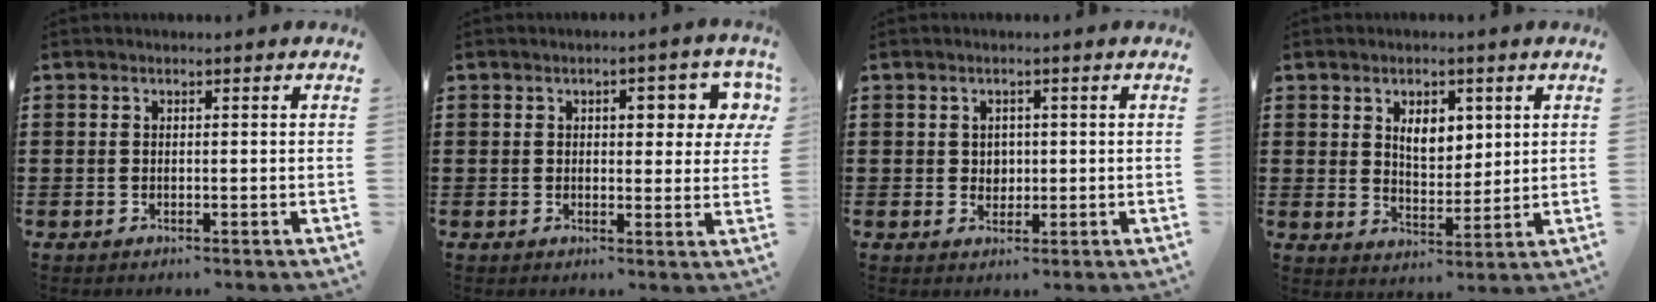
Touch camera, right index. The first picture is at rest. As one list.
[{"total": 4.6, "force": [1.5, 2.2, 3.8], "torque": [-0.047, -0.001, 0.015]}, {"total": 1.7, "force": [0.6, 1.6, 0.5], "torque": [-0.007, 0.007, 0.007]}, {"total": 5.0, "force": [2.1, 3.0, 3.4], "torque": [-0.063, 0.006, 0.032]}]